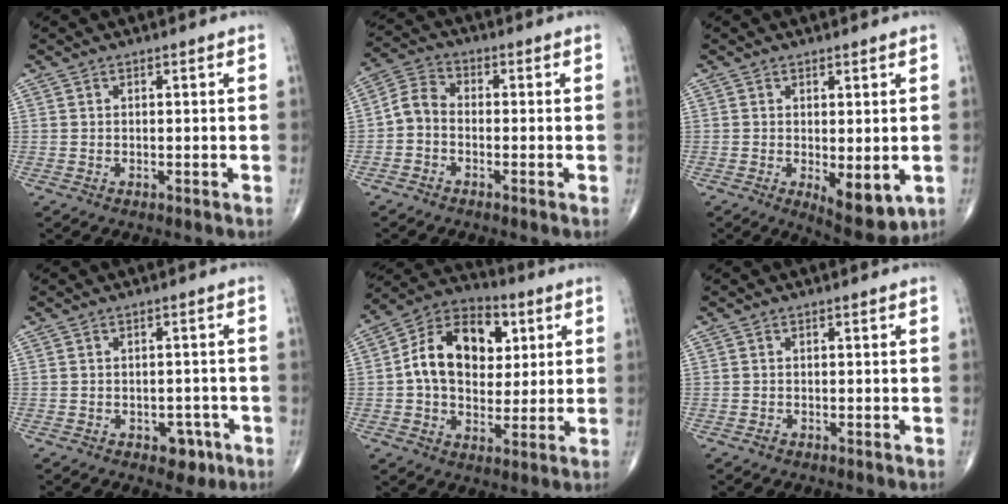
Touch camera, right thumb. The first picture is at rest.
{"total": 4.6, "force": [-1.4, 3.4, 2.8], "torque": [-0.047, 0.021, -0.044]}
{"total": 7.3, "force": [-1.5, 3.0, 6.5], "torque": [-0.082, -0.020, -0.013]}
{"total": 4.0, "force": [-2.0, 2.7, 2.2], "torque": [-0.007, 0.011, -0.023]}
{"total": 16.7, "force": [3.2, 11.4, 11.8], "torque": [-0.156, 0.011, 0.047]}
{"total": 0.6, "force": [-0.4, 0.4, 0.2], "torque": [-0.004, 0.000, -0.011]}